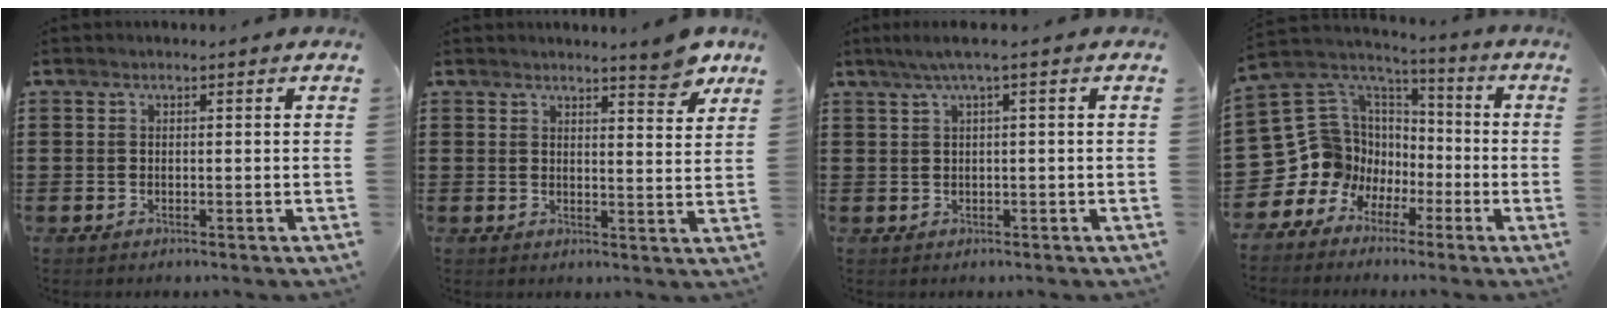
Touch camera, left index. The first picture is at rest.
{"total": 5.3, "force": [4.7, 0.5, 2.6], "torque": [-0.040, -0.020, 0.079]}
{"total": 2.3, "force": [0.4, -0.1, 2.2], "torque": [-0.039, -0.002, 0.005]}
{"total": 9.9, "force": [-1.6, 9.7, 0.3], "torque": [-0.071, -0.030, -0.012]}